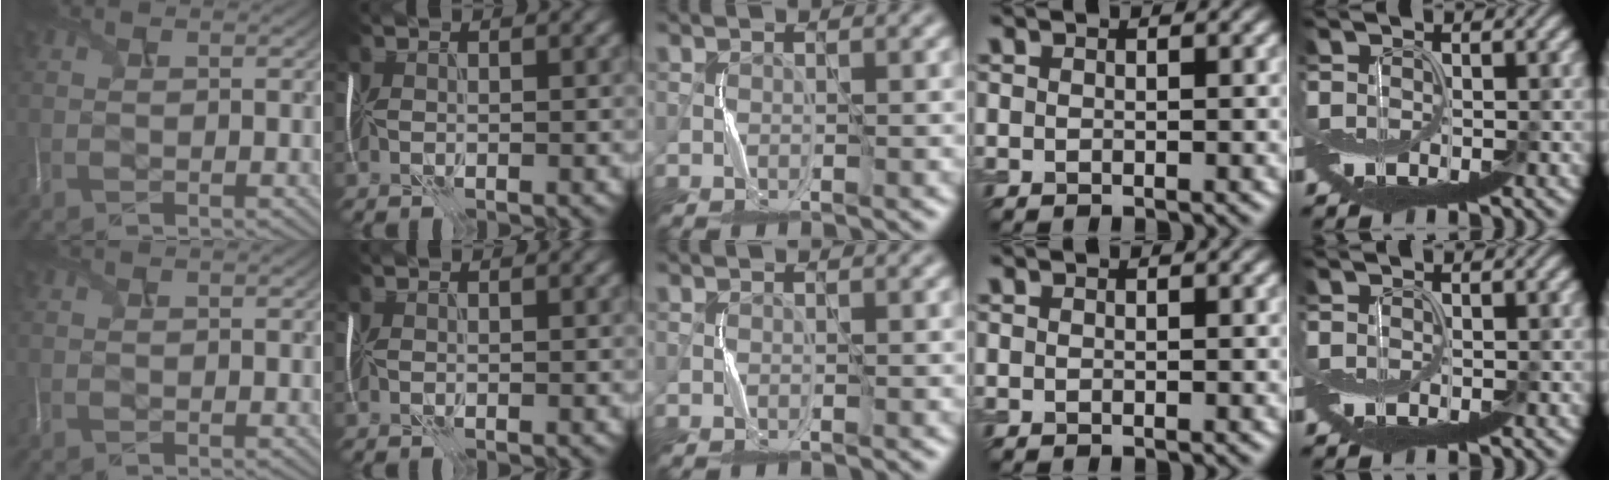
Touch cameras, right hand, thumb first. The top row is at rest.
{}